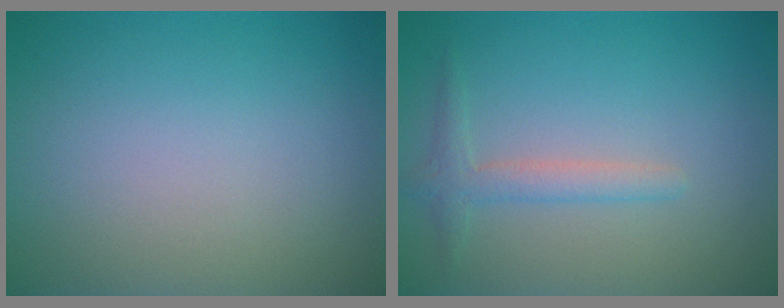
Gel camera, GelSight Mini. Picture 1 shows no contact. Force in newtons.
{"total": 1.9, "press": 1.9, "slide": 0.0}